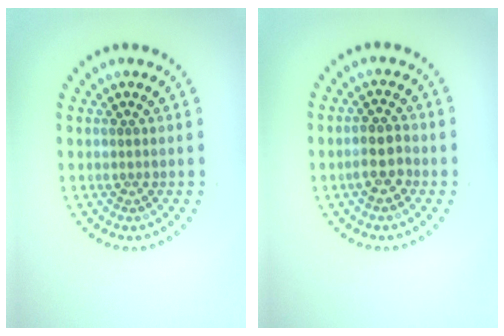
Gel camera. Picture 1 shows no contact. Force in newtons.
{"total": 2.5, "press": 2.3, "slide": 0.9}